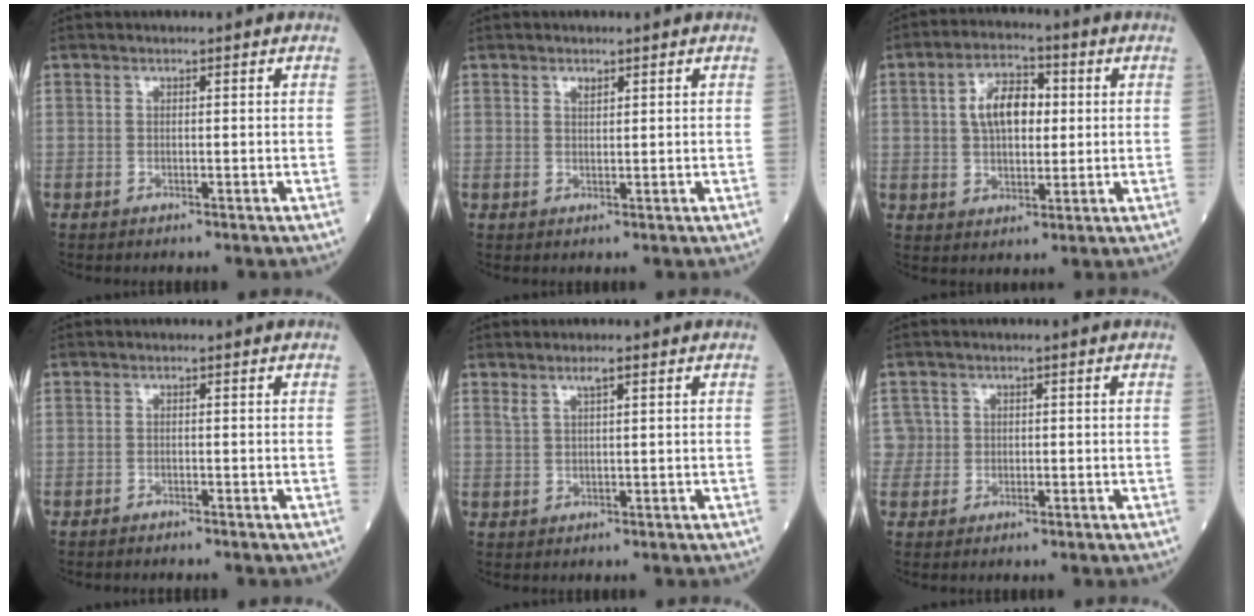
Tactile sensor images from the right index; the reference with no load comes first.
{"total": 1.0, "force": [0.7, 0.5, 0.5], "torque": [-0.011, -0.002, 0.013]}
{"total": 8.3, "force": [1.5, 4.4, 6.9], "torque": [-0.126, 0.019, 0.026]}
{"total": 1.2, "force": [-1.1, 0.1, 0.3], "torque": [-0.007, -0.001, -0.015]}
{"total": 2.0, "force": [1.3, 0.2, 1.5], "torque": [-0.034, 0.004, 0.028]}
{"total": 2.3, "force": [0.1, 2.3, -0.3], "torque": [0.022, 0.009, -0.003]}